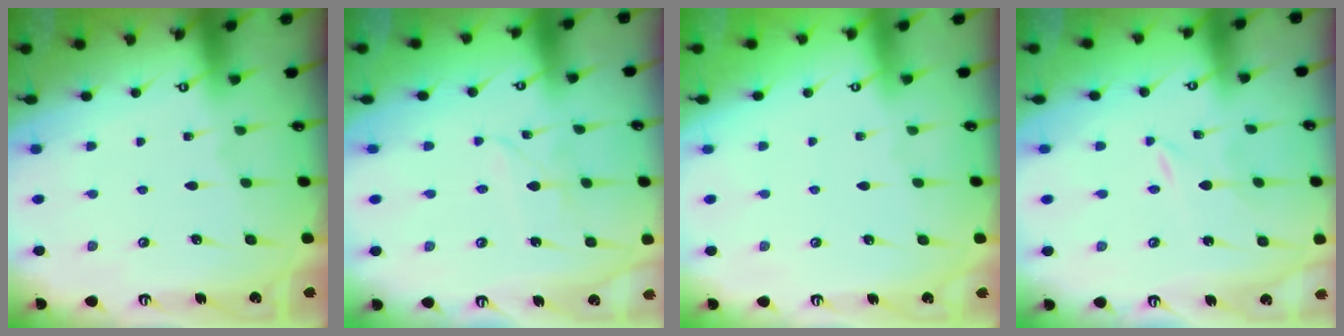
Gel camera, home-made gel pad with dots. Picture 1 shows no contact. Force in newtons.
{"total": 3.2, "press": 3.2, "slide": 0.3}
{"total": 0.0}
{"total": 0.0}